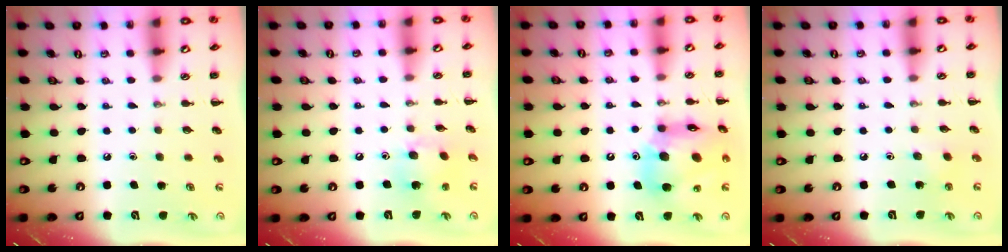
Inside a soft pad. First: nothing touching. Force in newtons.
{"total": 6.7, "press": 6.6, "slide": 1.4}
{"total": 17.5, "press": 17.1, "slide": 4.0}
{"total": 1.9, "press": 1.8, "slide": 0.7}